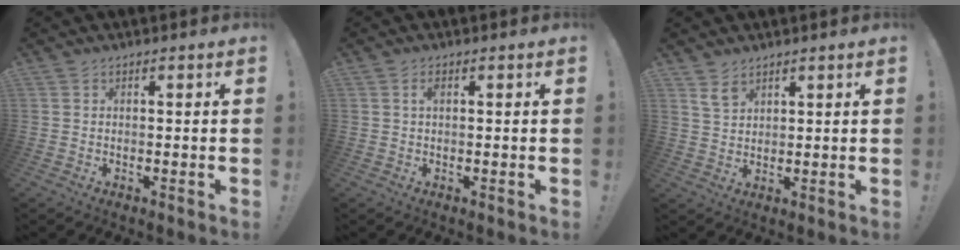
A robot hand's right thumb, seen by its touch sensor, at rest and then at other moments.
{"total": 1.5, "force": [0.3, 0.7, 1.3], "torque": [-0.026, 0.005, 0.004]}
{"total": 4.6, "force": [3.3, 2.7, 1.7], "torque": [-0.025, -0.016, 0.064]}